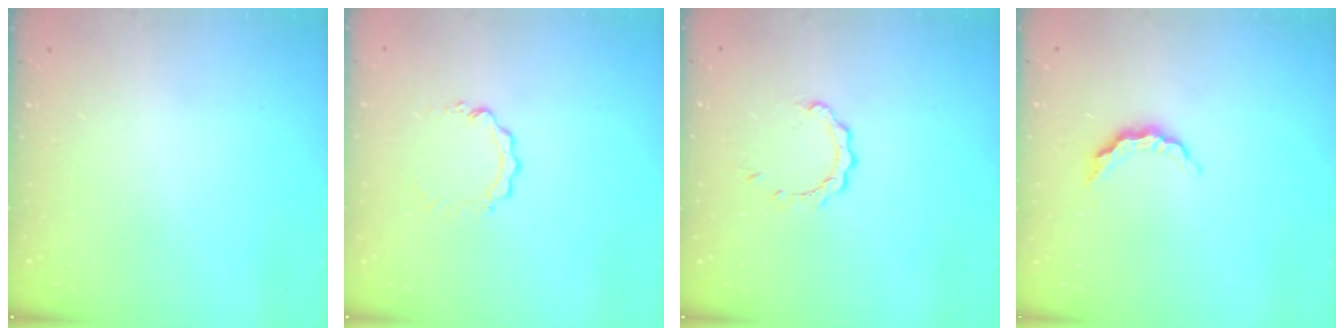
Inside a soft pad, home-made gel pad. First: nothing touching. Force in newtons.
{"total": 3.5, "press": 3.4, "slide": 0.4}
{"total": 2.5, "press": 2.5, "slide": 0.3}
{"total": 5.8, "press": 5.8, "slide": 0.6}